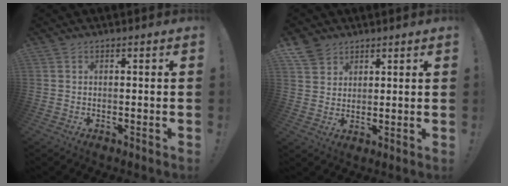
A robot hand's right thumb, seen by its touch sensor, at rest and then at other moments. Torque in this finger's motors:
{"motor_torque": [0.19, 1.03, -0.40, 0.31, 0.00]}